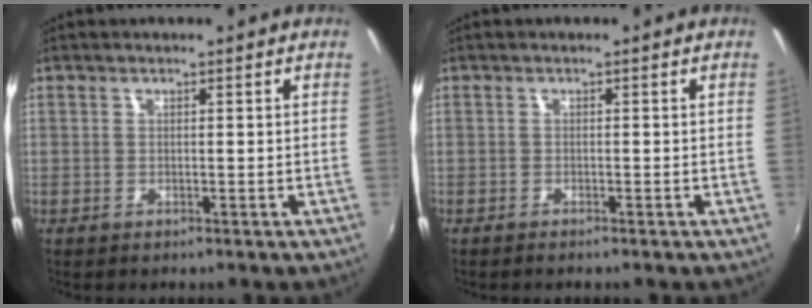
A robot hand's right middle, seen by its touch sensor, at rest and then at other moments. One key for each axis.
{"total": 0.8, "fx": -0.7, "fy": 0.0, "fz": 0.3, "tx": -0.006, "ty": -0.004, "tz": -0.015}